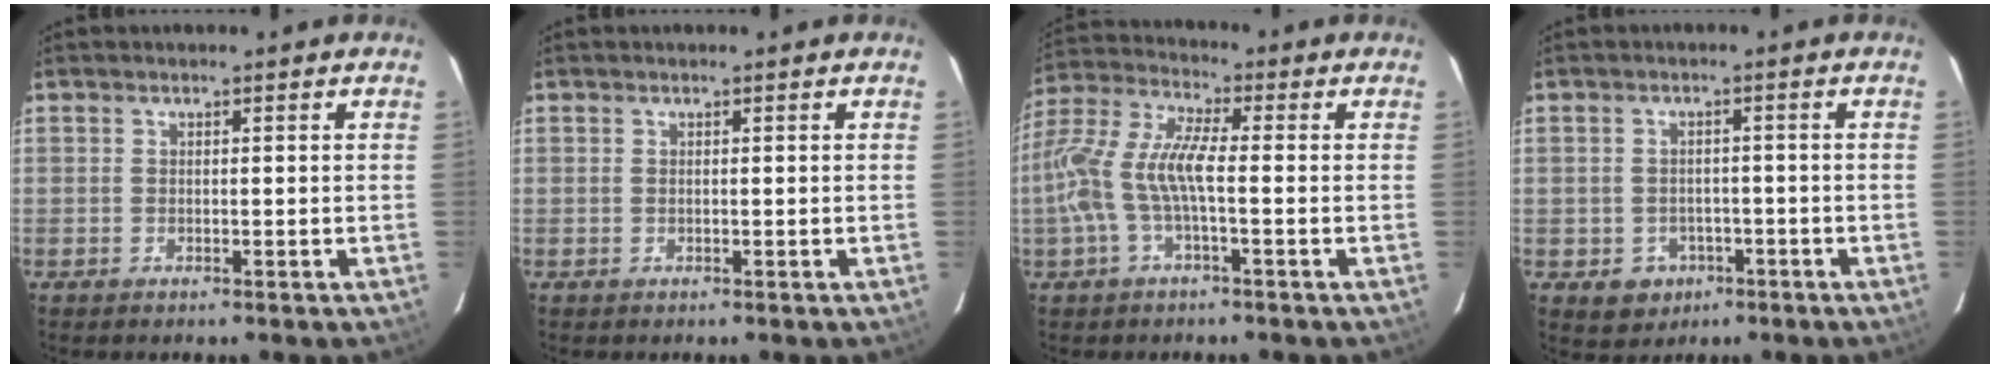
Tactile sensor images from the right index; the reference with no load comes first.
{"total": 0.0}
{"total": 11.4, "force": [-2.4, 2.8, 10.8], "torque": [-0.234, 0.006, -0.047]}
{"total": 5.2, "force": [-2.2, 4.5, 1.3], "torque": [-0.038, 0.009, -0.017]}